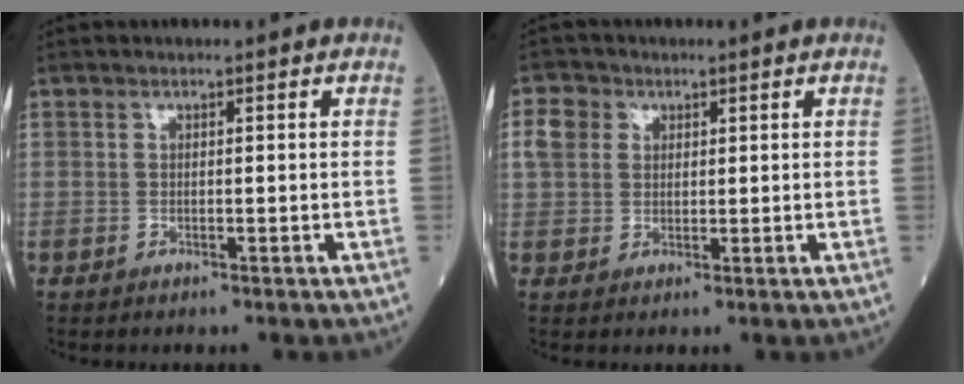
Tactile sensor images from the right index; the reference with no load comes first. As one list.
[{"total": 4.0, "force": [1.3, 3.4, 1.7], "torque": [-0.048, 0.013, 0.026]}]